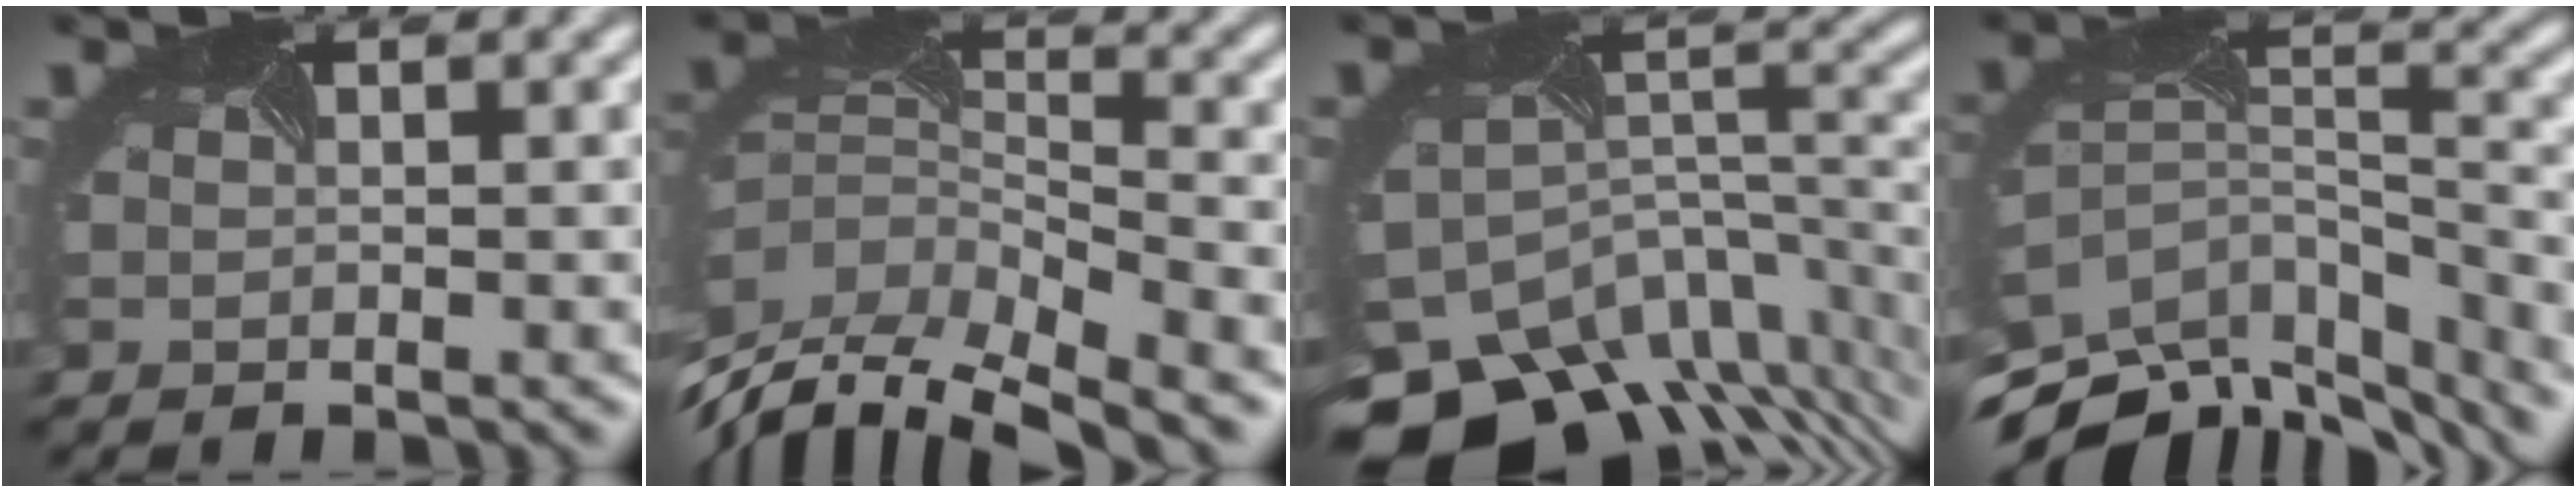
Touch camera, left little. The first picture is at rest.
{"total": 10.0, "force": [-6.9, 4.8, 5.5], "torque": [-0.135, -0.009, -0.092]}
{"total": 11.7, "force": [-8.7, 6.1, 4.9], "torque": [-0.105, -0.022, -0.121]}
{"total": 11.8, "force": [-8.7, 5.7, 5.5], "torque": [-0.144, 0.003, -0.120]}